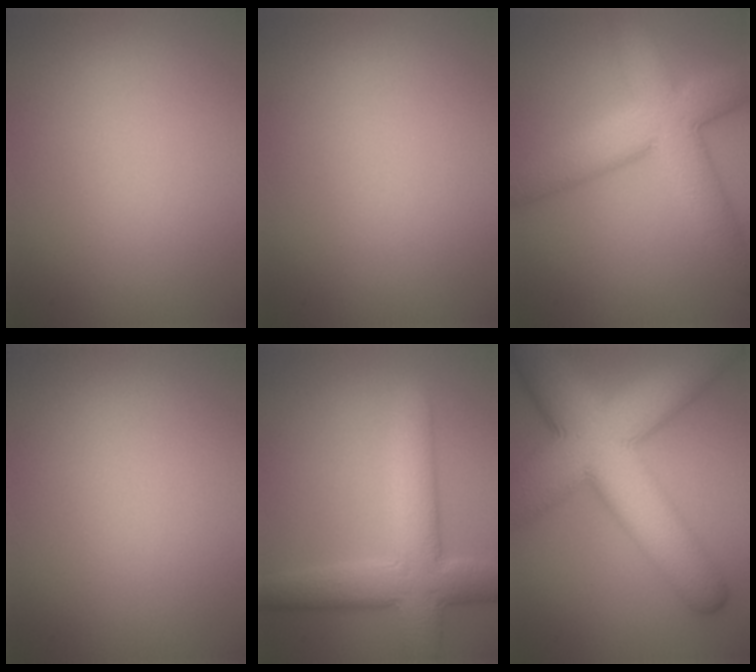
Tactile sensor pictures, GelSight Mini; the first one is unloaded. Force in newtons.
{"total": 0.0}
{"total": 7.8, "press": 7.8, "slide": 0.3}
{"total": 0.0}
{"total": 7.8, "press": 7.8, "slide": 0.2}
{"total": 13.7, "press": 13.7, "slide": 0.3}